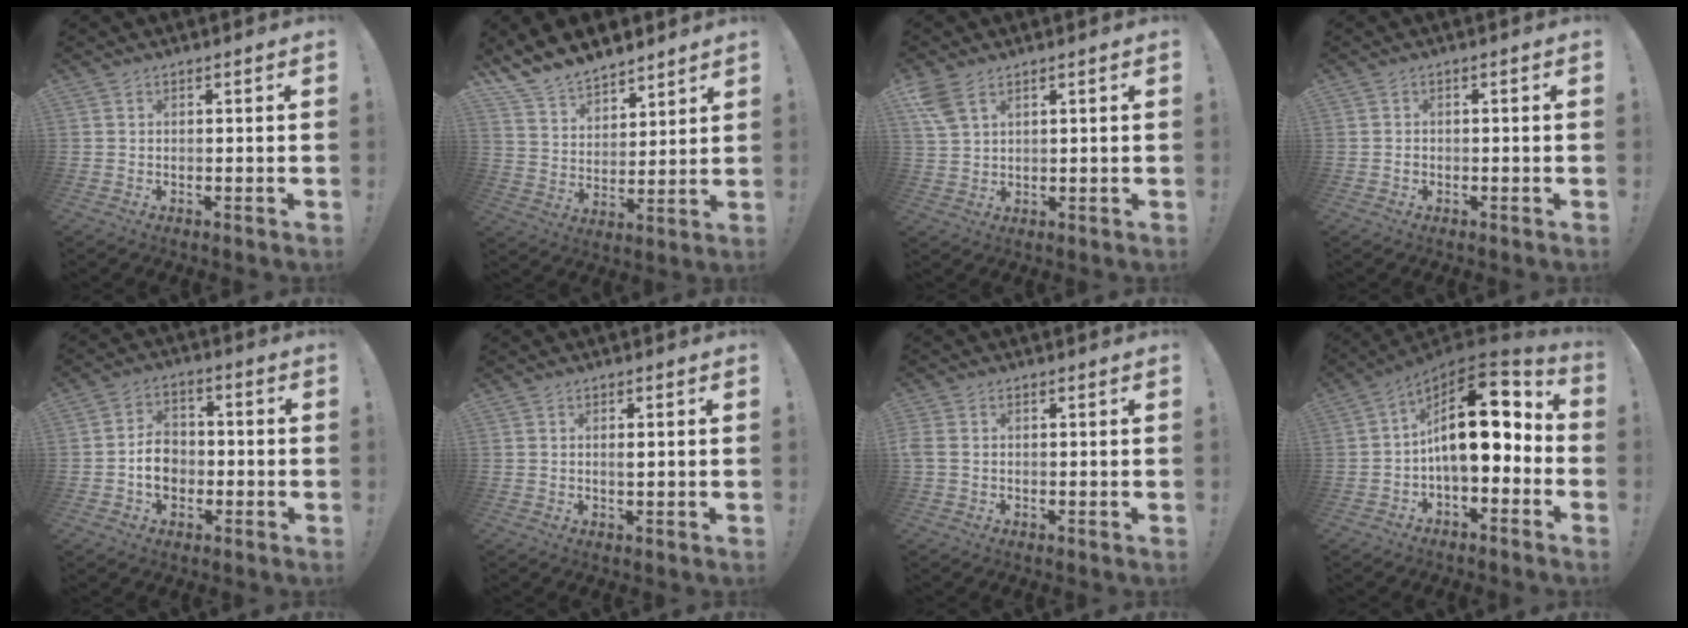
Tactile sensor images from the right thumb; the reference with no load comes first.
{"total": 10.8, "force": [9.7, 4.4, 1.8], "torque": [-0.053, -0.076, 0.188]}
{"total": 6.1, "force": [3.7, 3.1, 3.7], "torque": [-0.073, -0.012, 0.072]}
{"total": 0.7, "force": [-0.5, 0.5, 0.2], "torque": [-0.003, 0.003, -0.008]}
{"total": 8.5, "force": [-1.7, 7.0, 4.5], "torque": [-0.062, 0.016, -0.031]}
{"total": 1.3, "force": [0.0, 0.1, 1.3], "torque": [-0.020, -0.002, -0.002]}
{"total": 2.0, "force": [-0.1, 1.3, 1.6], "torque": [-0.038, 0.003, -0.001]}
{"total": 18.1, "force": [2.1, 8.5, 15.9], "torque": [-0.255, 0.000, 0.036]}